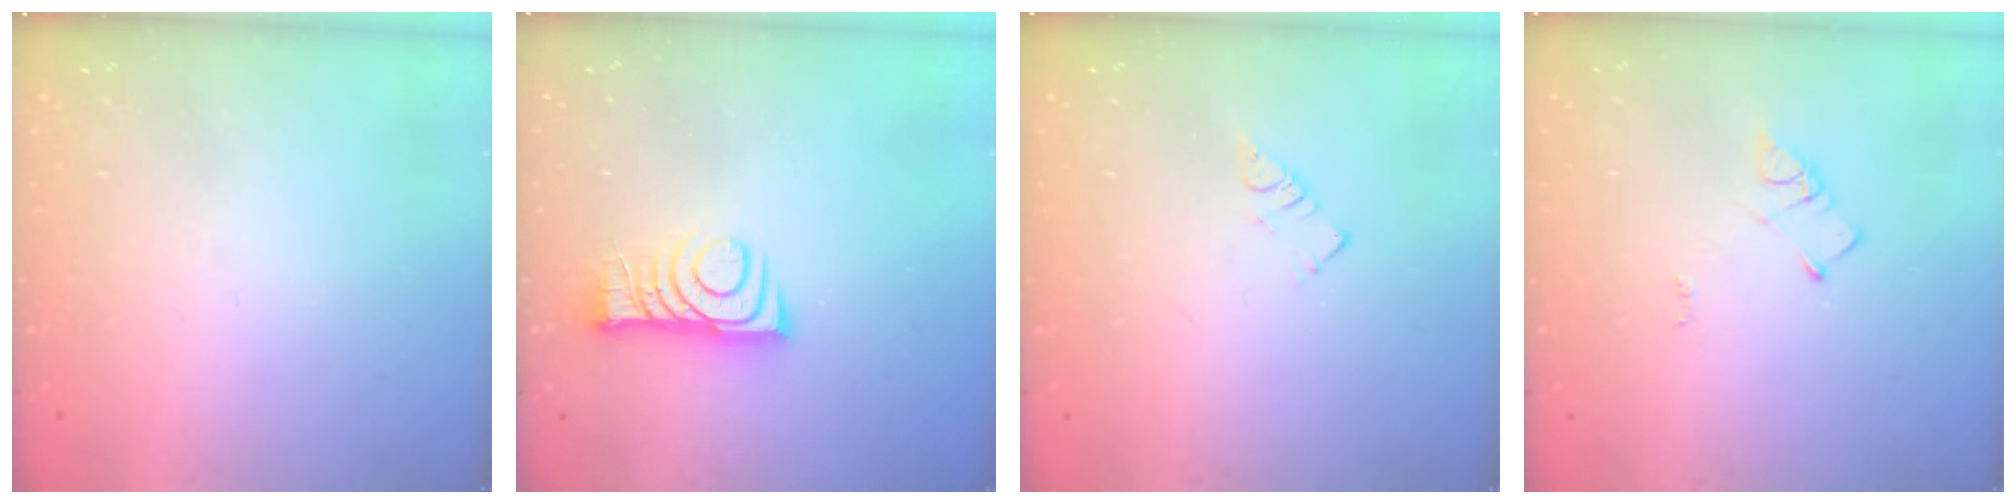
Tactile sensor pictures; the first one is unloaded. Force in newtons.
{"total": 9.0, "press": 8.9, "slide": 0.9}
{"total": 2.8, "press": 2.8, "slide": 0.2}
{"total": 4.0, "press": 3.9, "slide": 0.5}